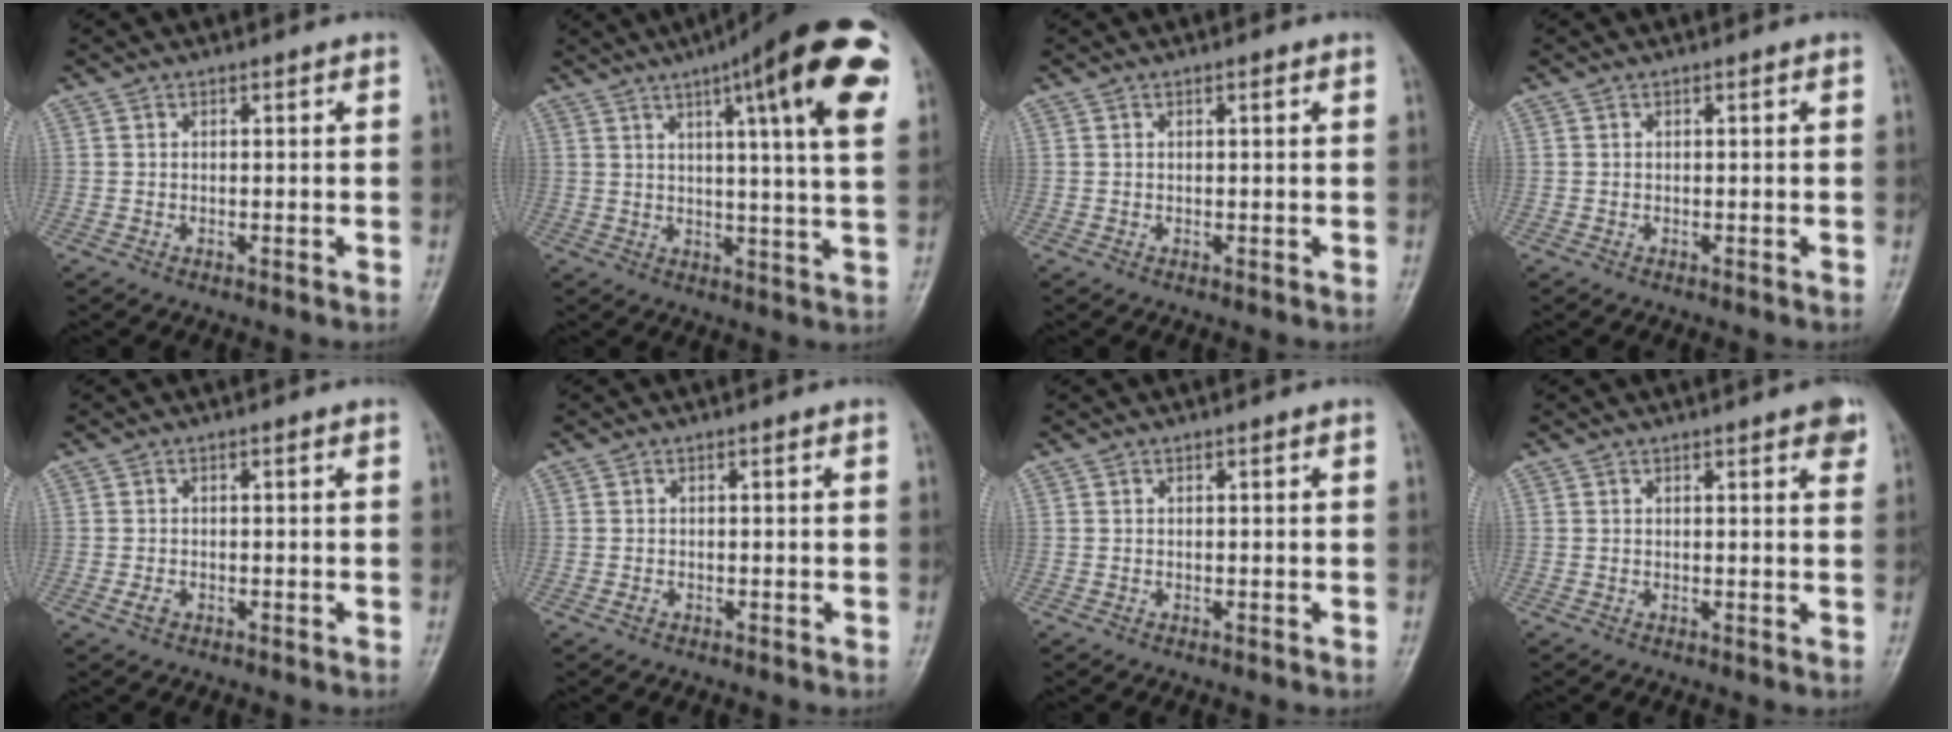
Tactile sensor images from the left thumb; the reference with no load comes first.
{"total": 20.8, "force": [9.1, 3.4, 18.4], "torque": [-0.239, -0.015, 0.117]}
{"total": 0.7, "force": [0.3, 0.1, 0.6], "torque": [-0.010, 0.001, 0.003]}
{"total": 0.0}
{"total": 1.4, "force": [-0.6, 0.8, 0.9], "torque": [-0.021, 0.003, -0.012]}
{"total": 0.7, "force": [-0.2, 0.4, 0.5], "torque": [-0.009, 0.004, -0.004]}
{"total": 0.0}
{"total": 3.4, "force": [2.0, 0.9, 2.6], "torque": [-0.024, -0.005, 0.019]}